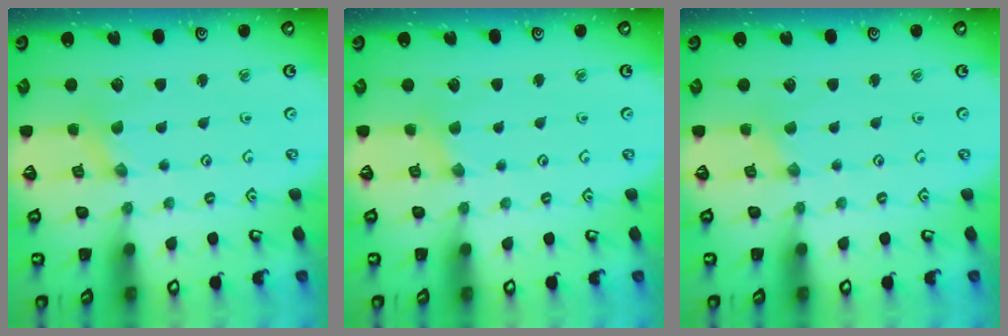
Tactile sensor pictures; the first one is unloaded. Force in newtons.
{"total": 1.4, "press": 1.4, "slide": 0.3}
{"total": 0.0}